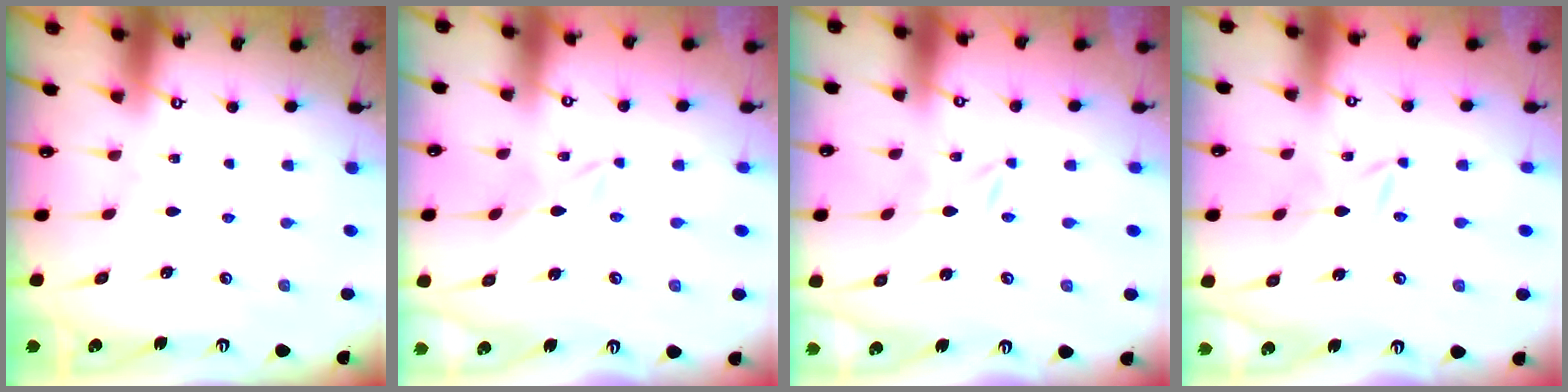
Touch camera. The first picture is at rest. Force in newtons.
{"total": 1.9, "press": 1.9, "slide": 0.3}
{"total": 0.0}
{"total": 2.3, "press": 2.3, "slide": 0.4}